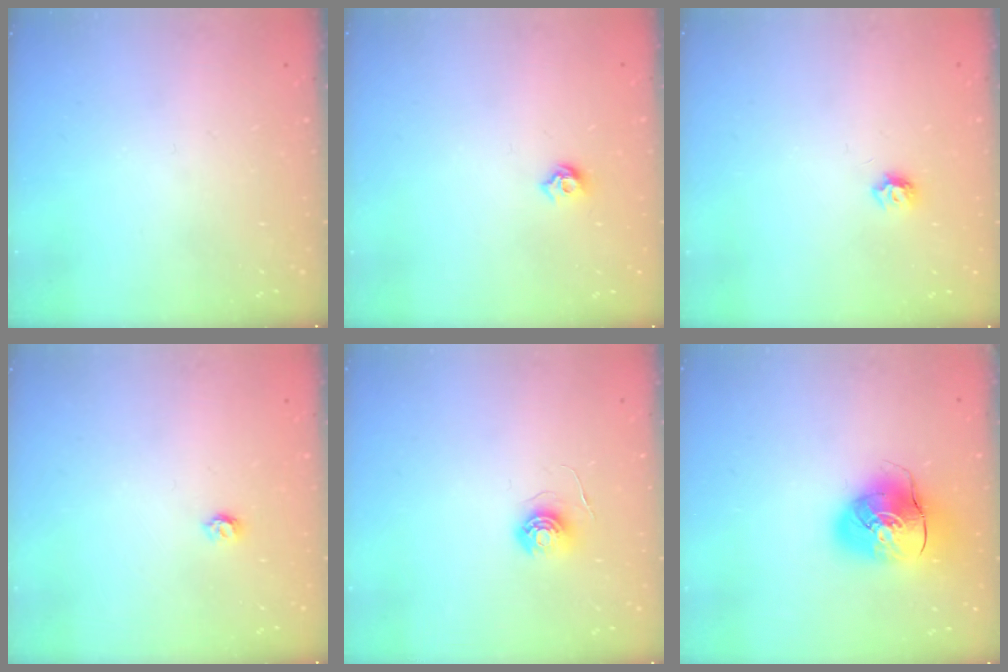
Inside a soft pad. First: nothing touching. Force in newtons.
{"total": 5.9, "press": 5.8, "slide": 1.0}
{"total": 5.9, "press": 5.9, "slide": 0.6}
{"total": 3.6, "press": 3.6, "slide": 0.4}
{"total": 6.0, "press": 6.0, "slide": 0.3}
{"total": 11.3, "press": 11.1, "slide": 2.0}